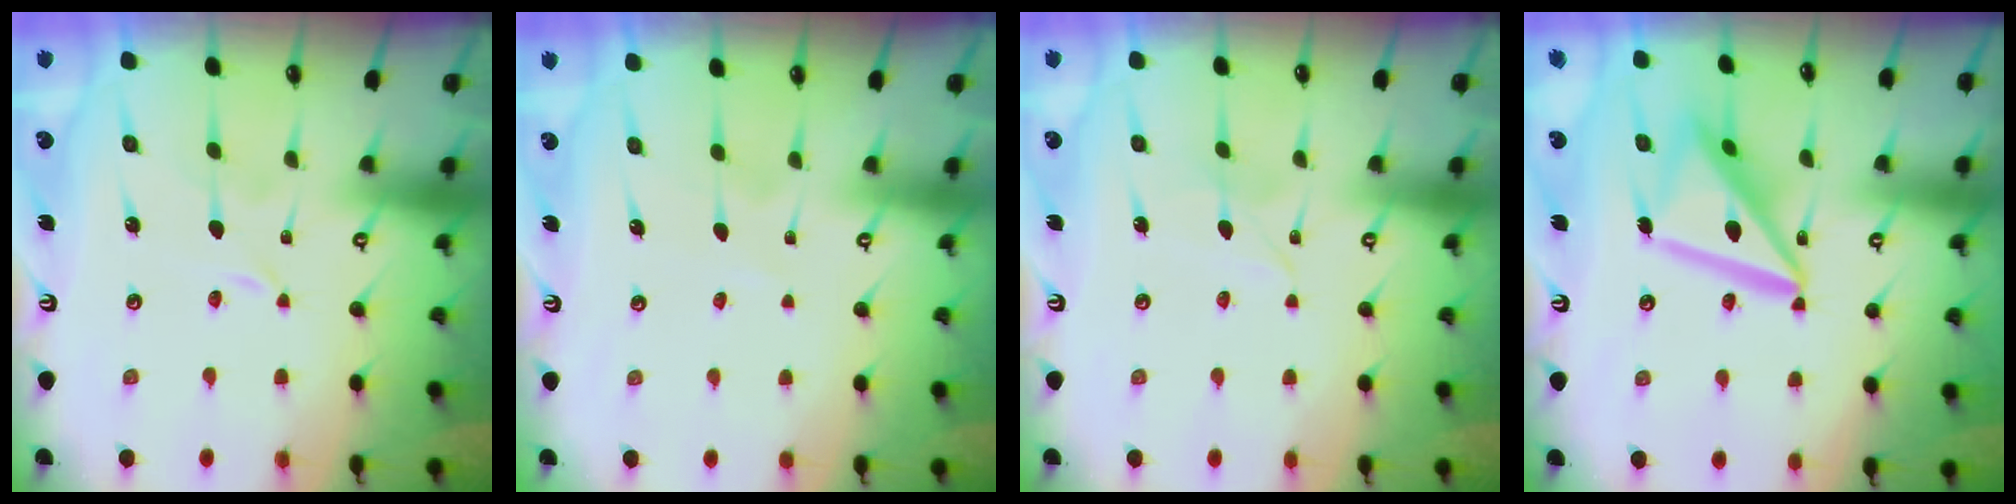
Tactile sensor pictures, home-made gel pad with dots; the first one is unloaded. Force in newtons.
{"total": 2.2, "press": 2.1, "slide": 0.3}
{"total": 2.8, "press": 2.8, "slide": 0.2}
{"total": 16.0, "press": 15.9, "slide": 1.8}